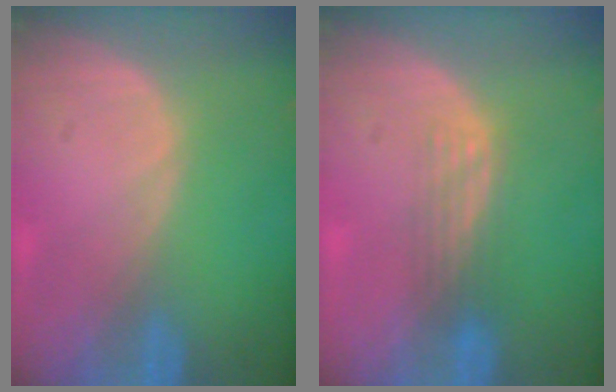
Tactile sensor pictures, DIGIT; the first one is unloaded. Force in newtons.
{"total": 2.9, "press": 2.6, "slide": 1.3}